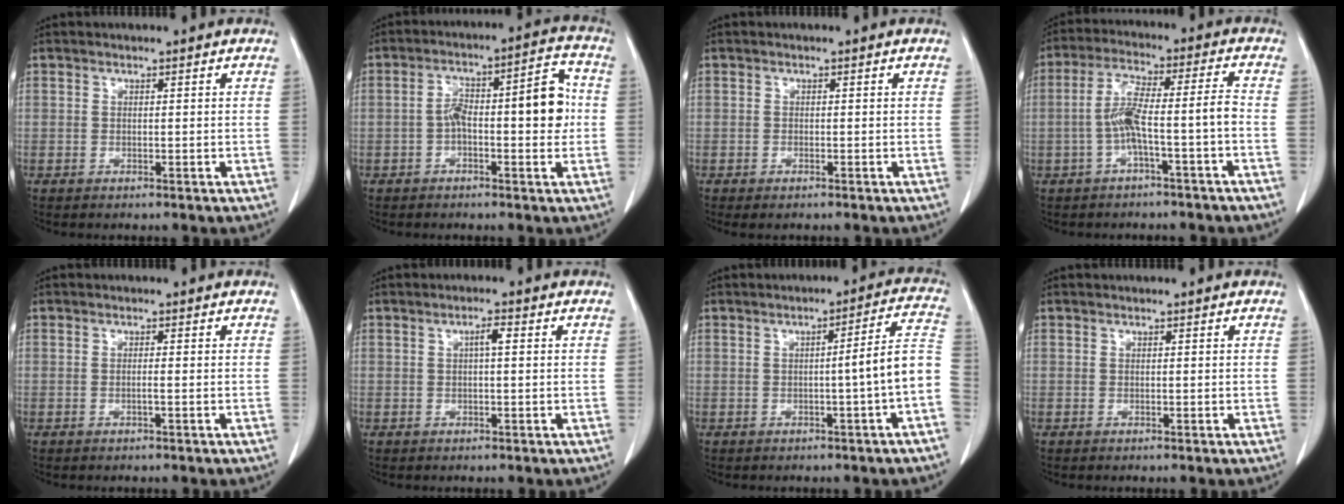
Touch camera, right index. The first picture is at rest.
{"total": 10.6, "force": [-0.7, 3.1, 10.1], "torque": [-0.151, 0.038, -0.012]}
{"total": 1.0, "force": [-0.7, 0.2, 0.6], "torque": [-0.011, -0.003, -0.007]}
{"total": 7.8, "force": [-2.4, 0.0, 7.4], "torque": [-0.145, 0.028, -0.041]}
{"total": 0.8, "force": [-0.3, -0.1, 0.8], "torque": [-0.014, 0.000, -0.005]}
{"total": 1.8, "force": [0.3, 0.2, 1.8], "torque": [-0.030, 0.005, 0.005]}
{"total": 7.4, "force": [-1.9, -1.0, 7.1], "torque": [-0.084, 0.017, -0.027]}
{"total": 0.0}